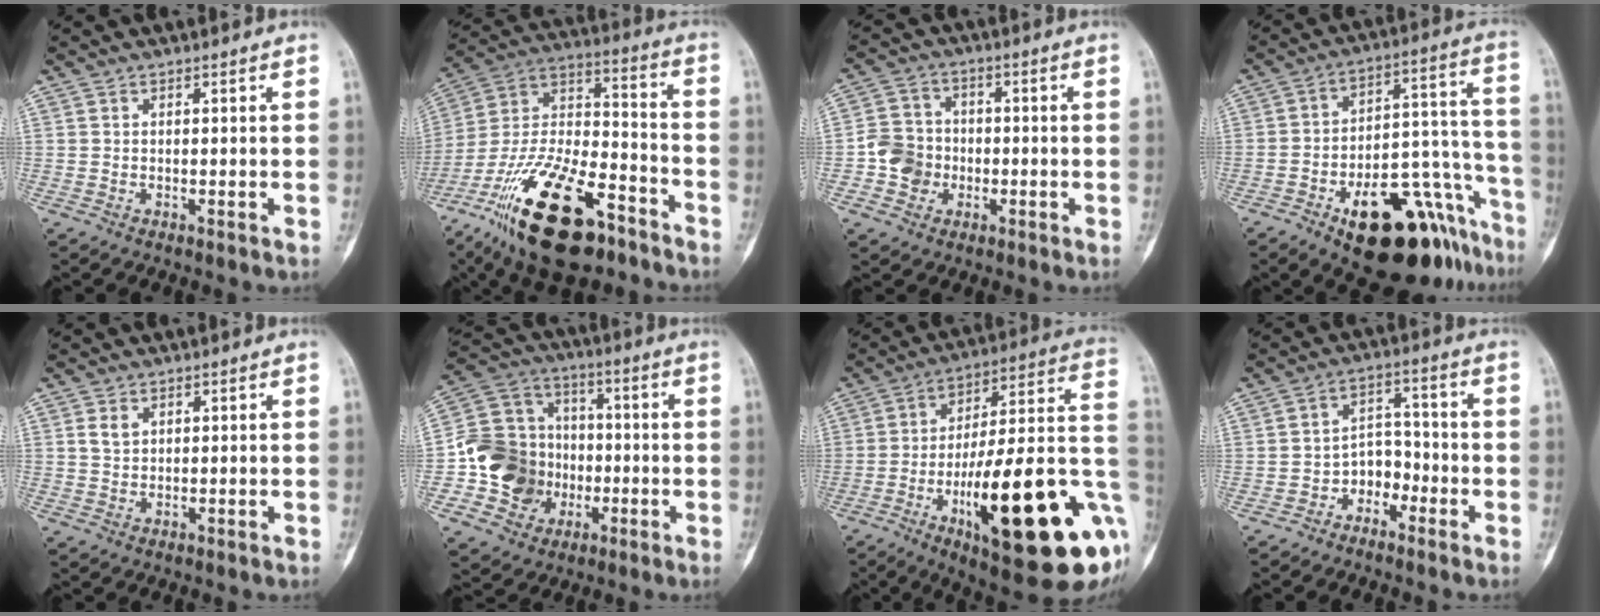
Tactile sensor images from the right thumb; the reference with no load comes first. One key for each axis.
{"total": 25.0, "fx": -15.4, "fy": 10.1, "fz": 16.9, "tx": -0.330, "ty": 0.064, "tz": -0.273}
{"total": 7.0, "fx": -1.7, "fy": 6.4, "fz": 2.3, "tx": -0.014, "ty": 0.019, "tz": -0.039}
{"total": 24.2, "fx": -14.1, "fy": 10.3, "fz": 16.8, "tx": -0.139, "ty": 0.112, "tz": -0.203}
{"total": 2.5, "fx": 1.0, "fy": 1.8, "fz": 1.4, "tx": -0.022, "ty": -0.002, "tz": 0.023}
{"total": 16.5, "fx": -3.4, "fy": 14.6, "fz": 6.9, "tx": -0.094, "ty": 0.048, "tz": -0.057}
{"total": 32.2, "fx": -9.3, "fy": 8.6, "fz": 29.6, "tx": -0.380, "ty": 0.017, "tz": -0.133}
{"total": 5.6, "fx": -3.1, "fy": 4.1, "fz": 2.2, "tx": -0.001, "ty": 0.039, "tz": -0.062}